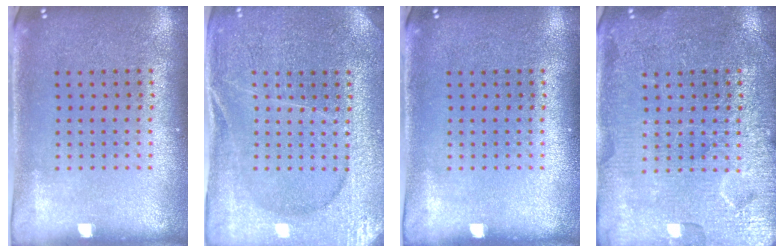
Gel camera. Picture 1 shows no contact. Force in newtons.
{"total": 3.4, "press": 3.4, "slide": 0.7}
{"total": 0.0}
{"total": 3.7, "press": 3.7, "slide": 0.5}